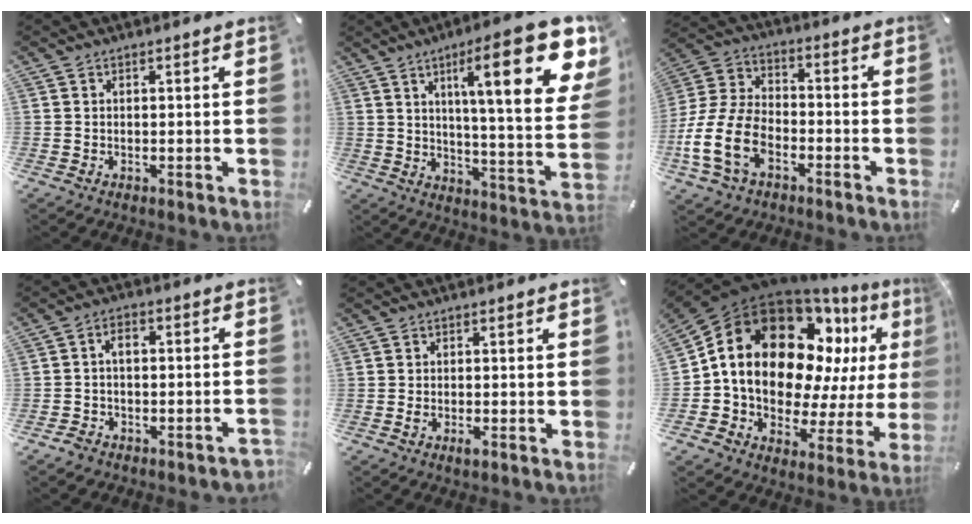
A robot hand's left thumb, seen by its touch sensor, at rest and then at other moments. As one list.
[{"total": 22.7, "force": [10.4, 5.3, 19.5], "torque": [-0.281, -0.059, 0.145]}, {"total": 14.2, "force": [-6.5, 9.2, 8.6], "torque": [-0.188, 0.029, -0.122]}, {"total": 4.2, "force": [-1.8, 2.8, 2.6], "torque": [-0.047, 0.017, -0.035]}, {"total": 2.1, "force": [-0.9, 0.7, 1.7], "torque": [-0.036, -0.001, -0.018]}, {"total": 23.5, "force": [7.4, 16.2, 15.4], "torque": [-0.275, -0.051, 0.138]}]